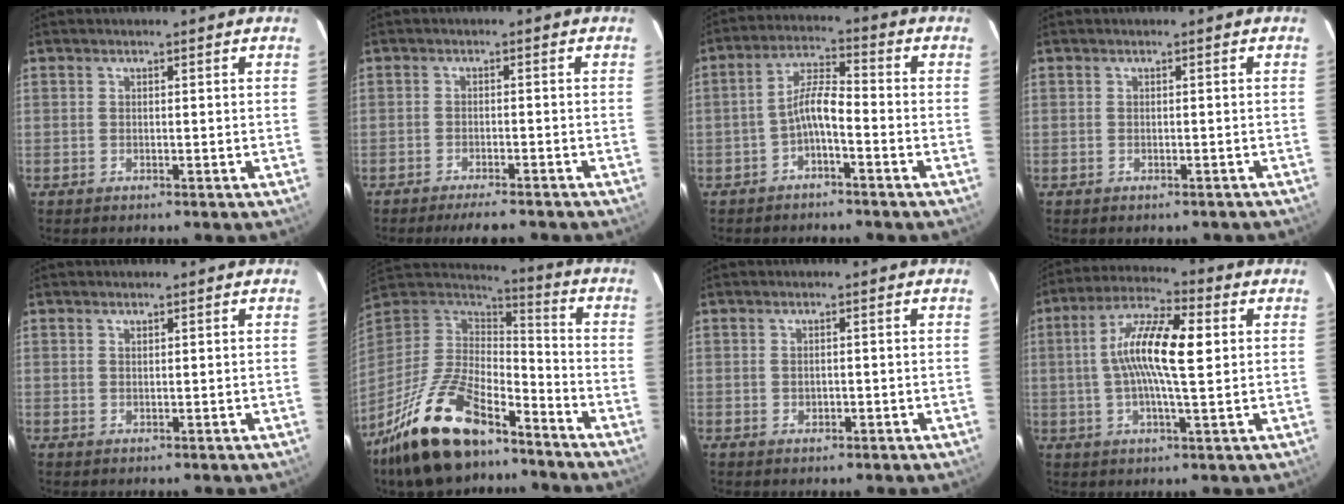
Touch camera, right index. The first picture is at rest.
{"total": 6.7, "force": [-5.8, 1.1, 3.0], "torque": [-0.070, -0.009, -0.091]}
{"total": 5.1, "force": [-2.6, 1.2, 4.2], "torque": [-0.092, 0.017, -0.048]}
{"total": 2.6, "force": [-2.1, 1.3, 0.8], "torque": [-0.013, -0.003, -0.023]}
{"total": 0.6, "force": [0.5, 0.3, 0.1], "torque": [-0.002, 0.001, 0.009]}
{"total": 22.6, "force": [-15.7, 9.1, 13.4], "torque": [-0.281, -0.019, -0.277]}
{"total": 1.0, "force": [-0.2, 0.9, 0.4], "torque": [-0.004, -0.001, -0.001]}
{"total": 12.3, "force": [1.5, 2.7, 11.9], "torque": [-0.219, 0.018, 0.019]}